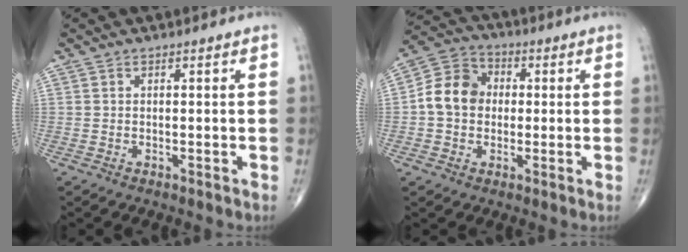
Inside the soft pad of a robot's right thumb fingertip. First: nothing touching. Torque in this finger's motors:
{"motor_torque": [0.96, 1.49, 0.14, 0.07, 0.06]}